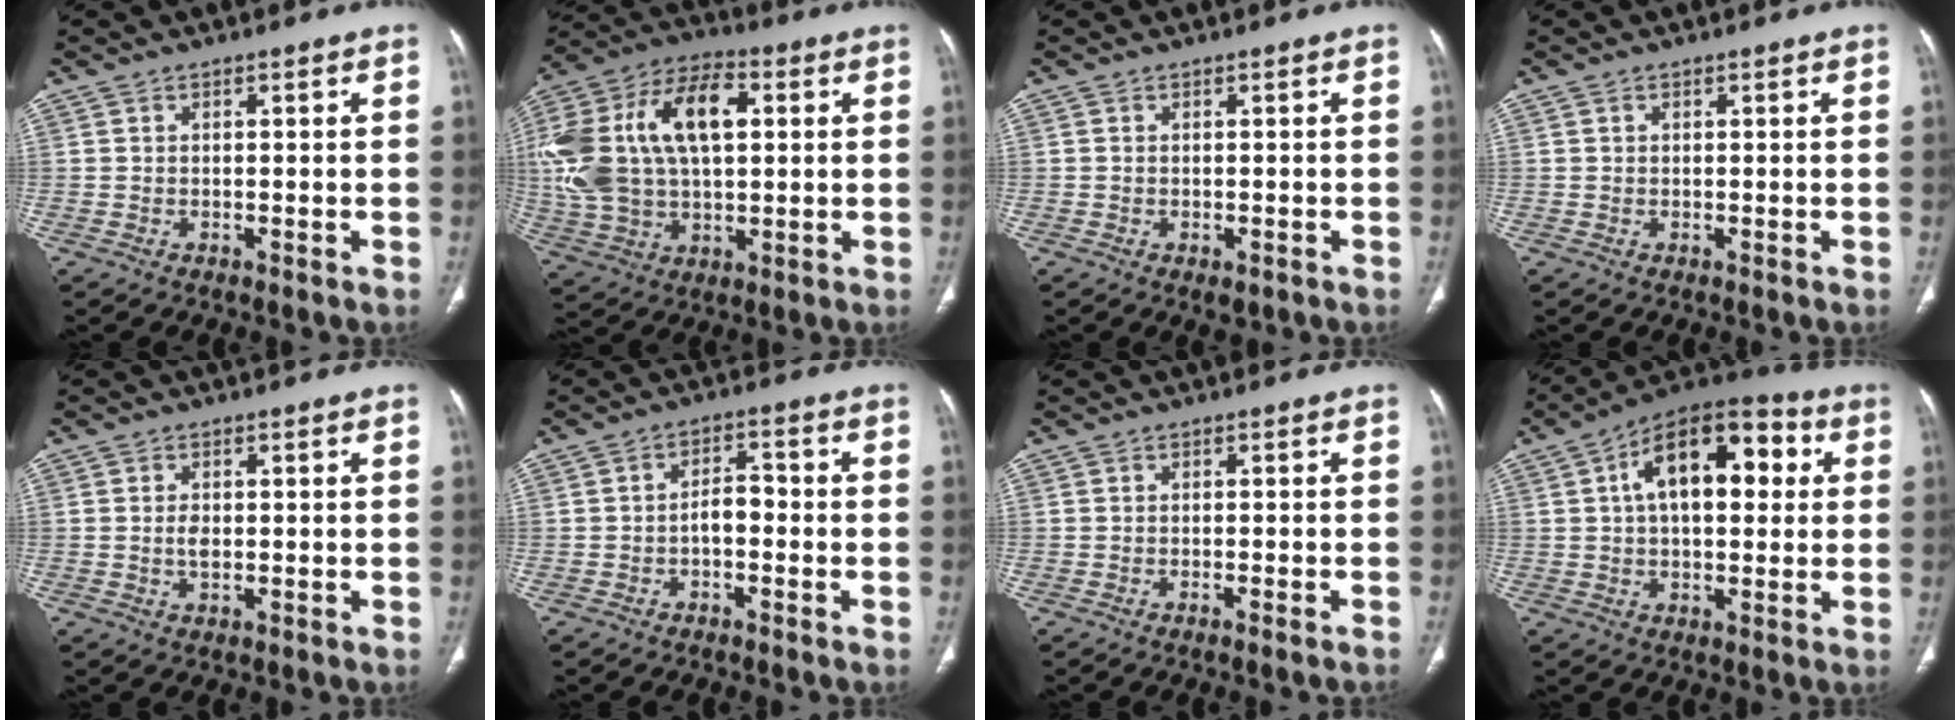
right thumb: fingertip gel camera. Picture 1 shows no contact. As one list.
[{"total": 24.5, "force": [4.1, 14.1, 19.6], "torque": [-0.401, 0.022, 0.070]}, {"total": 1.8, "force": [-0.8, 0.9, 1.3], "torque": [-0.018, 0.001, -0.005]}, {"total": 0.0}, {"total": 2.4, "force": [-0.1, 1.4, 1.9], "torque": [-0.035, 0.000, -0.003]}, {"total": 3.9, "force": [-1.2, 2.2, 3.1], "torque": [-0.041, 0.024, -0.025]}, {"total": 2.0, "force": [-1.6, -0.1, 1.2], "torque": [-0.020, 0.001, -0.017]}, {"total": 17.2, "force": [3.9, 9.1, 14.0], "torque": [-0.188, 0.030, 0.052]}]